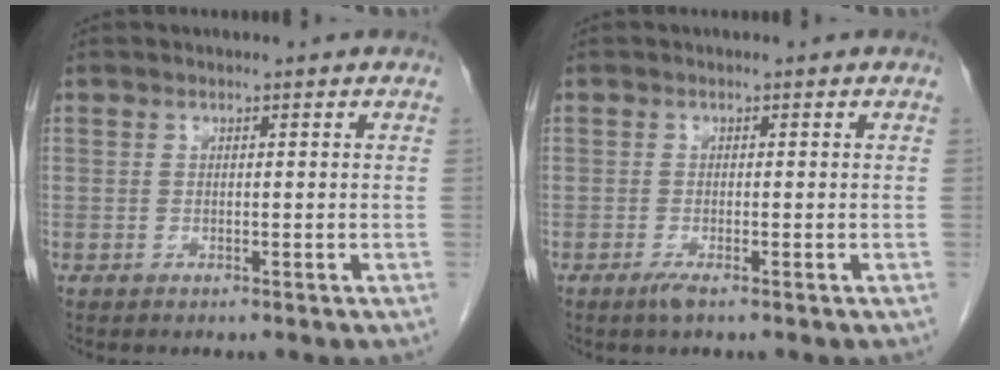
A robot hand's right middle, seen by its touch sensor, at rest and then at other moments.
{"total": 1.3, "force": [-0.8, 0.0, 1.0], "torque": [-0.019, -0.005, -0.012]}